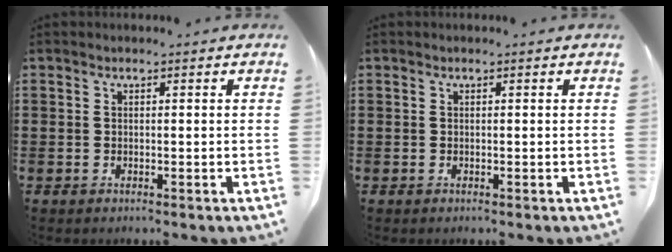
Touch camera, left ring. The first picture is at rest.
{"total": 0.0}